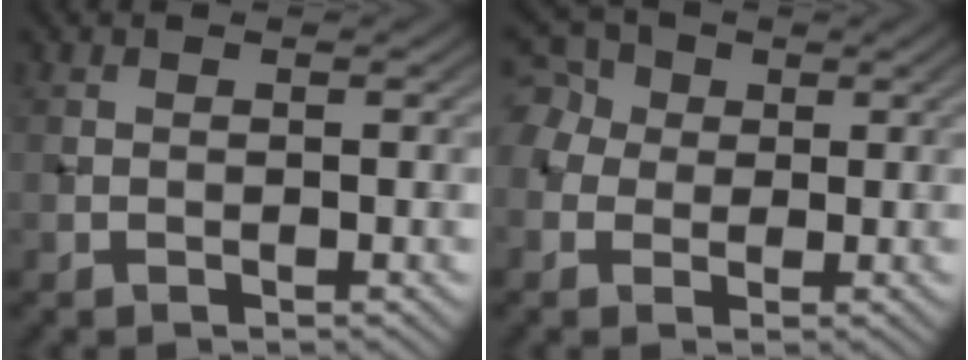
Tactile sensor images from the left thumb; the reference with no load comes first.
{"total": 5.4, "force": [0.9, 4.7, 2.4], "torque": [-0.083, 0.017, 0.002]}